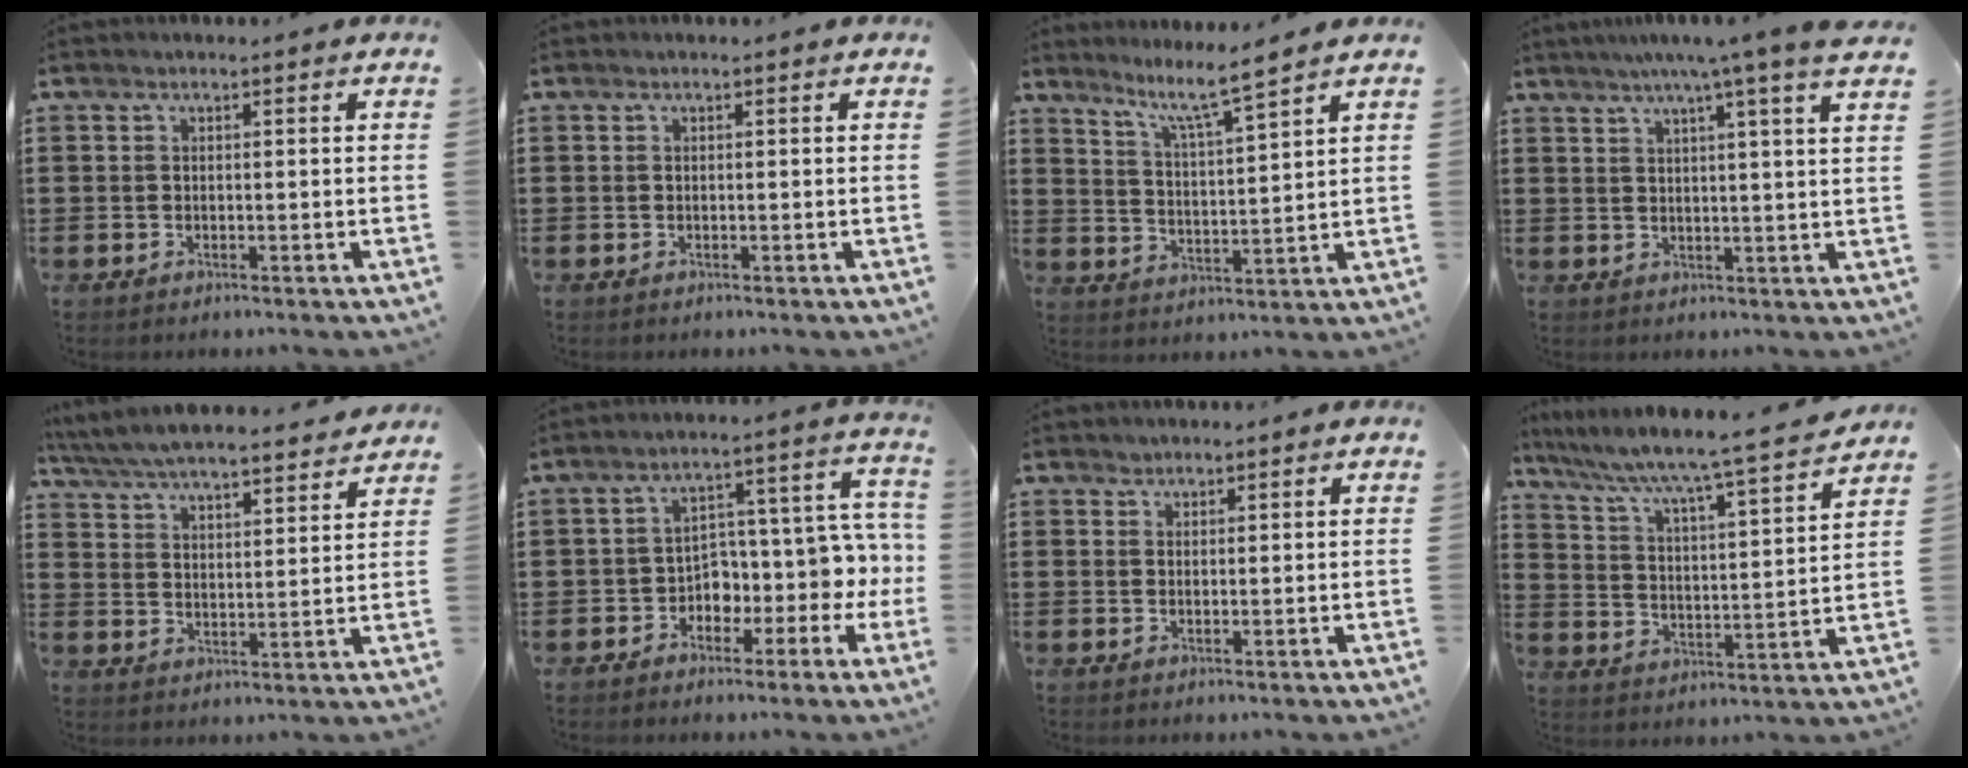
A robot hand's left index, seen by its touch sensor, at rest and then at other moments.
{"total": 0.0}
{"total": 5.5, "force": [4.8, -0.8, 2.6], "torque": [-0.070, -0.031, 0.076]}
{"total": 5.9, "force": [4.2, -0.9, 4.0], "torque": [-0.083, -0.014, 0.067]}
{"total": 5.7, "force": [5.6, 0.3, 1.0], "torque": [-0.048, -0.035, 0.095]}
{"total": 4.7, "force": [-0.6, 4.3, 1.9], "torque": [-0.059, -0.023, -0.014]}
{"total": 1.1, "force": [1.0, 0.4, -0.2], "torque": [0.001, 0.001, 0.020]}
{"total": 5.0, "force": [4.3, -0.5, 2.5], "torque": [-0.071, -0.045, 0.060]}